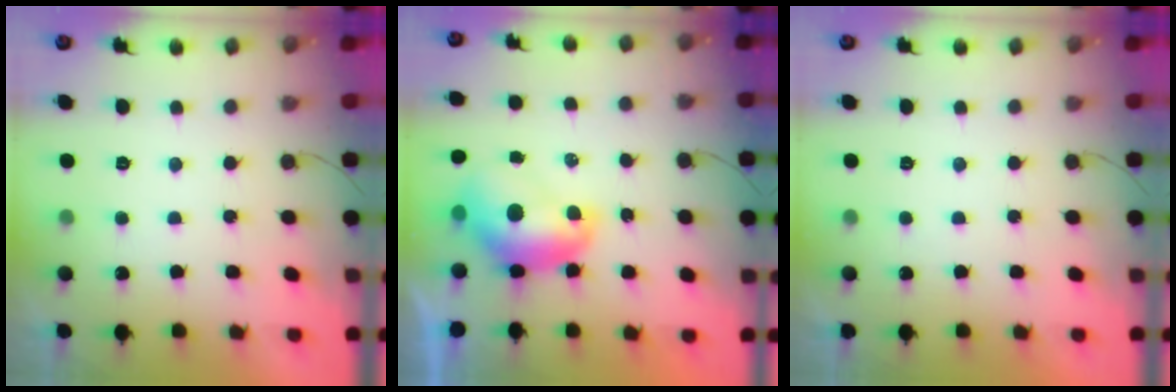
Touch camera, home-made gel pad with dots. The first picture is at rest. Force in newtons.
{"total": 10.4, "press": 10.3, "slide": 1.0}
{"total": 0.0}